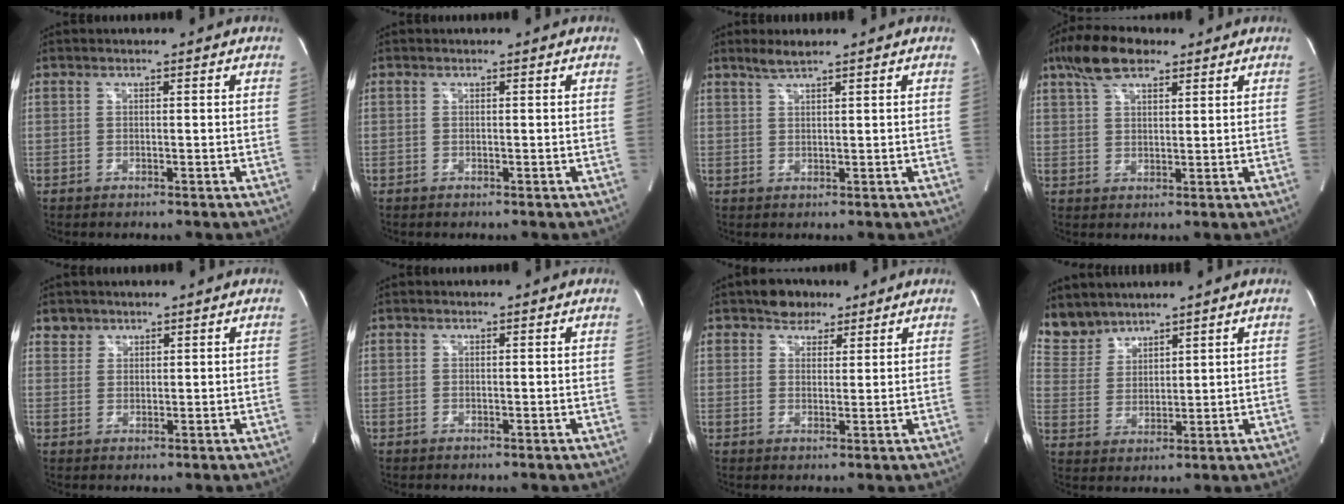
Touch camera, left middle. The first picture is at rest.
{"total": 0.0}
{"total": 2.4, "force": [2.1, -0.1, 1.3], "torque": [-0.033, 0.003, 0.043]}
{"total": 7.9, "force": [5.4, 3.2, 4.8], "torque": [-0.099, 0.020, 0.100]}
{"total": 2.2, "force": [1.6, 1.4, -0.3], "torque": [0.012, 0.008, 0.025]}
{"total": 0.0}
{"total": 4.3, "force": [3.1, 2.7, 1.1], "torque": [-0.017, 0.006, 0.050]}
{"total": 6.2, "force": [5.8, 2.3, 0.1], "torque": [-0.010, 0.010, 0.132]}